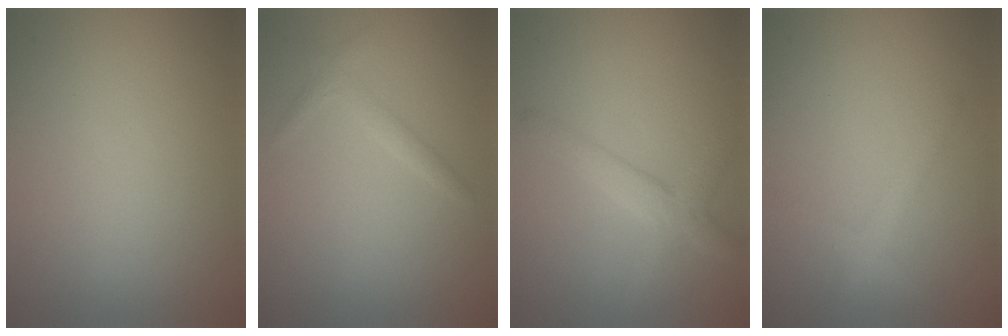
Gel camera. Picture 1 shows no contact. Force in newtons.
{"total": 1.3, "press": 1.3, "slide": 0.0}
{"total": 3.2, "press": 3.2, "slide": 0.1}
{"total": 1.8, "press": 1.8, "slide": 0.1}